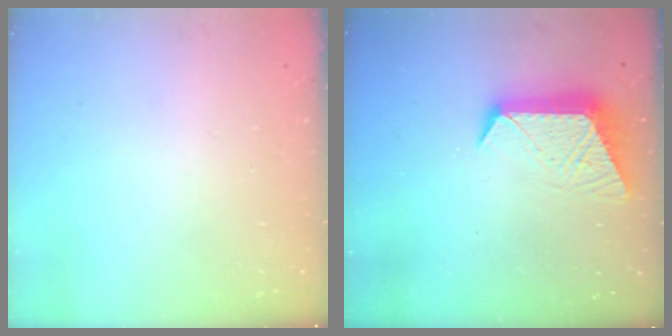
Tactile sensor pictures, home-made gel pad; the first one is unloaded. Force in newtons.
{"total": 10.3, "press": 10.3, "slide": 0.8}